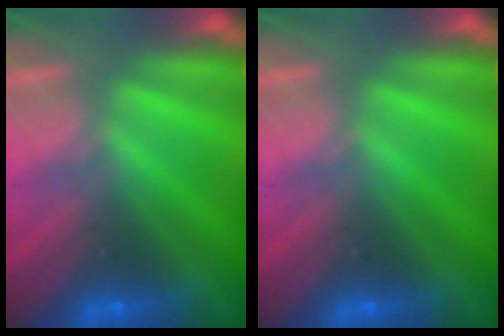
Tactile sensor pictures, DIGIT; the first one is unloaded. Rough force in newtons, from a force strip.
{"total": 0.0}